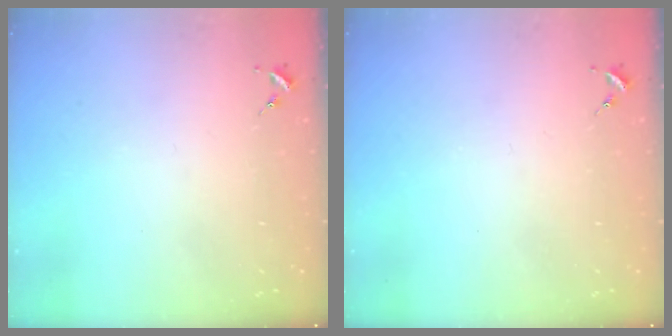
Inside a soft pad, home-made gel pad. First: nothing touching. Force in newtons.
{"total": 0.0}